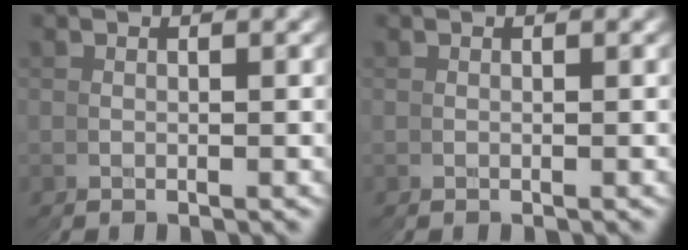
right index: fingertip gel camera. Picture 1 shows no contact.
{"total": 0.0}